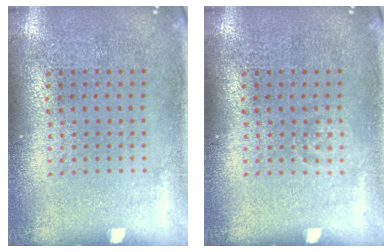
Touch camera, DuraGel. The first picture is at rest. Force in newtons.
{"total": 0.8, "press": 0.7, "slide": 0.1}